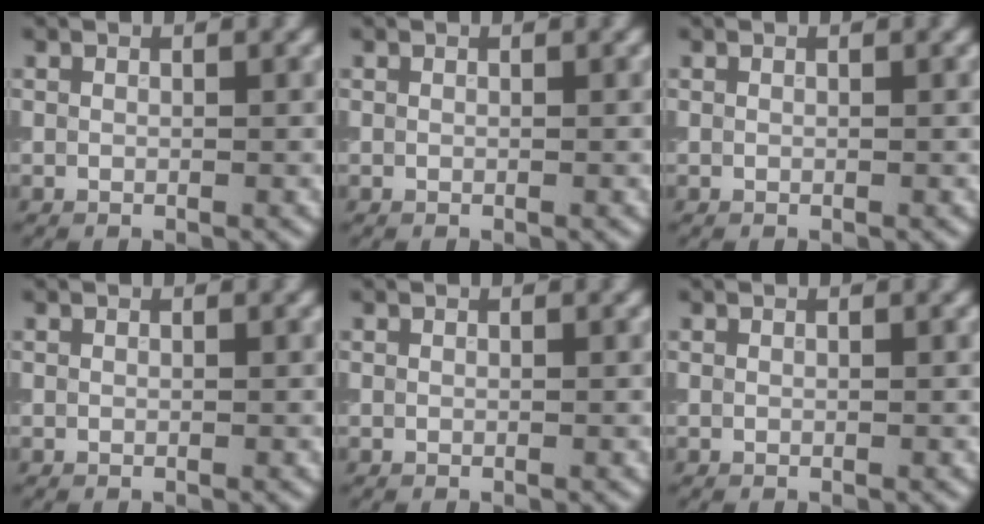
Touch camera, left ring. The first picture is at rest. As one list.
[{"total": 0.0}, {"total": 0.0}, {"total": 0.0}, {"total": 0.0}, {"total": 0.0}]